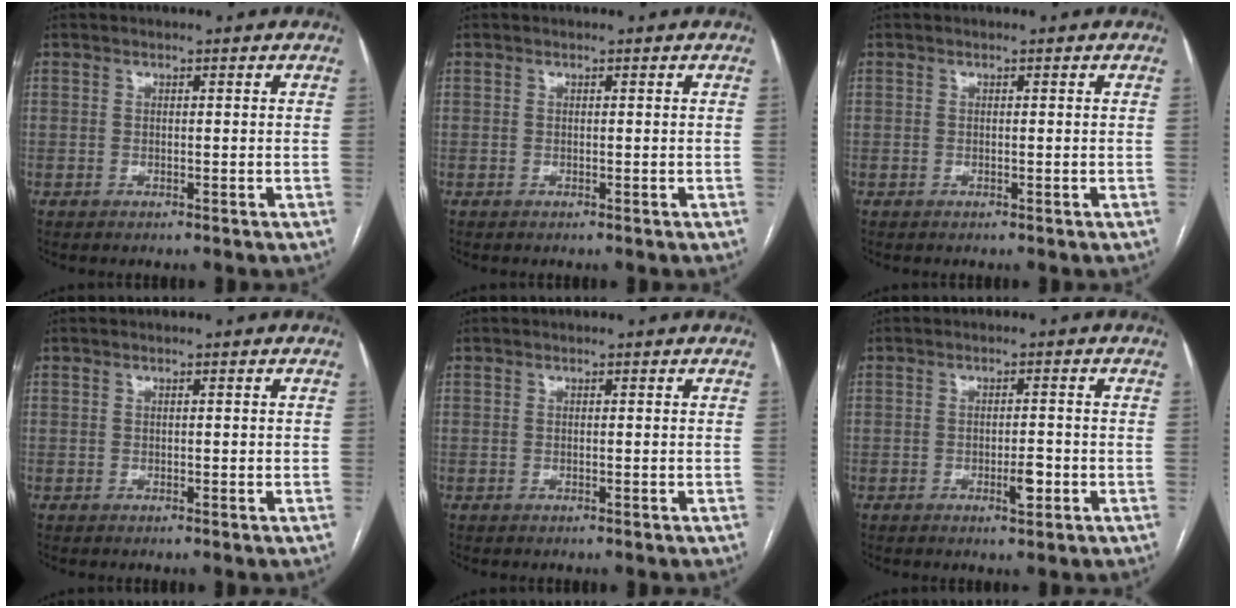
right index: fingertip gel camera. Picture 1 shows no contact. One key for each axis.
{"total": 0.0}
{"total": 0.0}
{"total": 0.5, "fx": 0.0, "fy": 0.1, "fz": 0.5, "tx": -0.008, "ty": 0.000, "tz": 0.002}
{"total": 0.0}
{"total": 3.1, "fx": -1.2, "fy": 0.7, "fz": 2.8, "tx": -0.045, "ty": 0.000, "tz": -0.015}